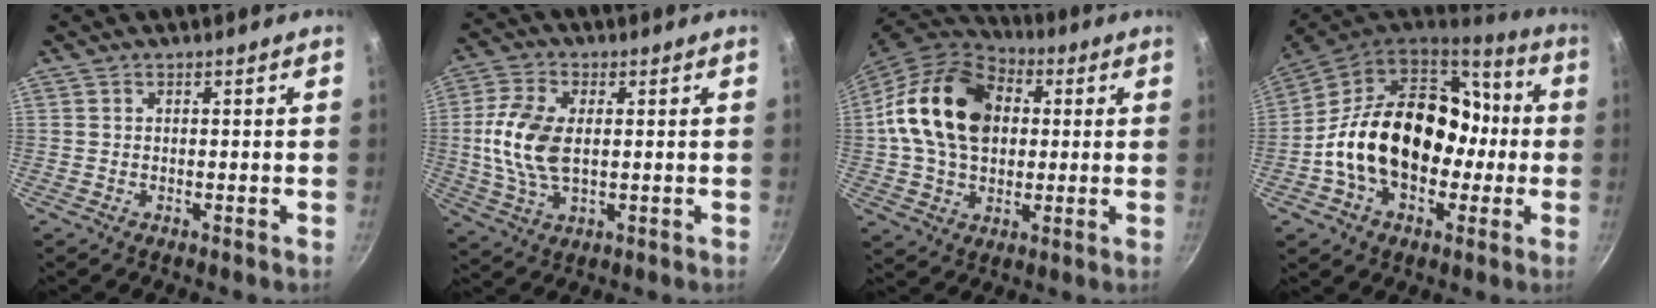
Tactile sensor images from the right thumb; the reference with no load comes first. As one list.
[{"total": 11.2, "force": [0.4, 6.4, 9.1], "torque": [-0.184, 0.008, 0.006]}, {"total": 20.1, "force": [3.0, 14.6, 13.6], "torque": [-0.219, 0.020, 0.043]}, {"total": 24.5, "force": [-1.7, 17.5, 17.1], "torque": [-0.262, 0.059, -0.026]}]